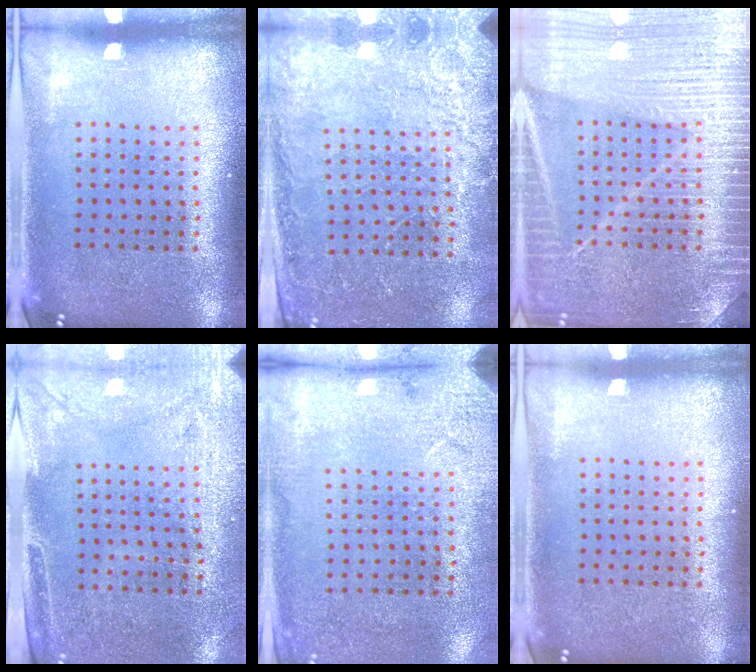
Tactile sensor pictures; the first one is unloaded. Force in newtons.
{"total": 2.5, "press": 2.4, "slide": 0.7}
{"total": 6.8, "press": 6.7, "slide": 0.9}
{"total": 3.0, "press": 2.4, "slide": 1.7}
{"total": 2.7, "press": 2.2, "slide": 1.6}
{"total": 0.0}